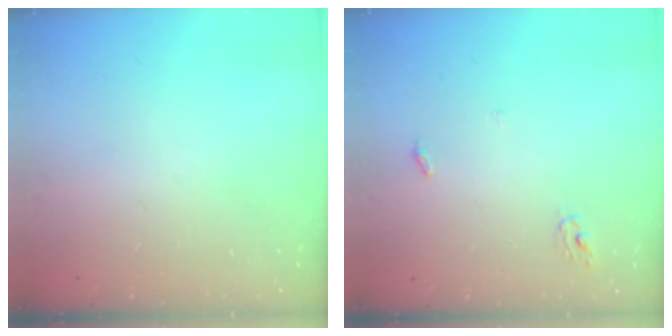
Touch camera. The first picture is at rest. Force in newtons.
{"total": 3.2, "press": 3.2, "slide": 0.2}